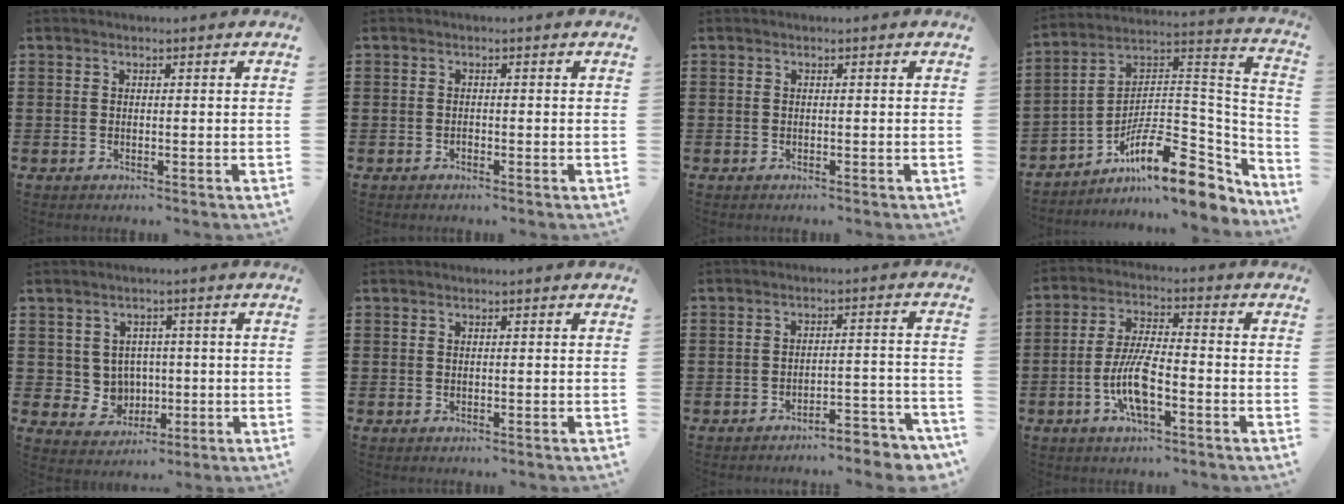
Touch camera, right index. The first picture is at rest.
{"total": 0.6, "force": [-0.5, 0.2, 0.3], "torque": [-0.007, -0.002, -0.009]}
{"total": 0.0}
{"total": 14.0, "force": [-8.6, 5.0, 9.9], "torque": [-0.154, 0.006, -0.154]}
{"total": 4.6, "force": [0.7, 4.4, 1.1], "torque": [-0.043, 0.003, 0.014]}
{"total": 0.0}
{"total": 4.4, "force": [-4.2, 0.1, 1.4], "torque": [-0.026, -0.004, -0.084]}
{"total": 8.3, "force": [-2.9, 2.4, 7.4], "torque": [-0.161, -0.007, -0.059]}